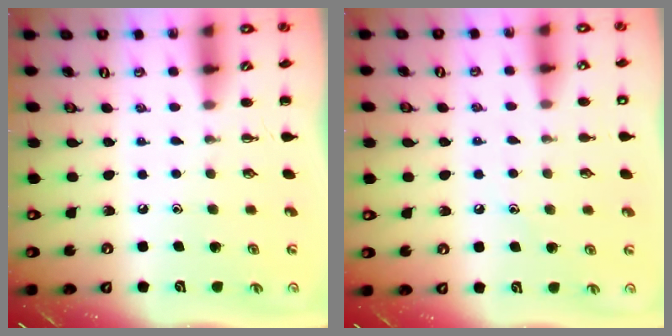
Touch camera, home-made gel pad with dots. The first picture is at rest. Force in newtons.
{"total": 6.1, "press": 5.9, "slide": 1.7}